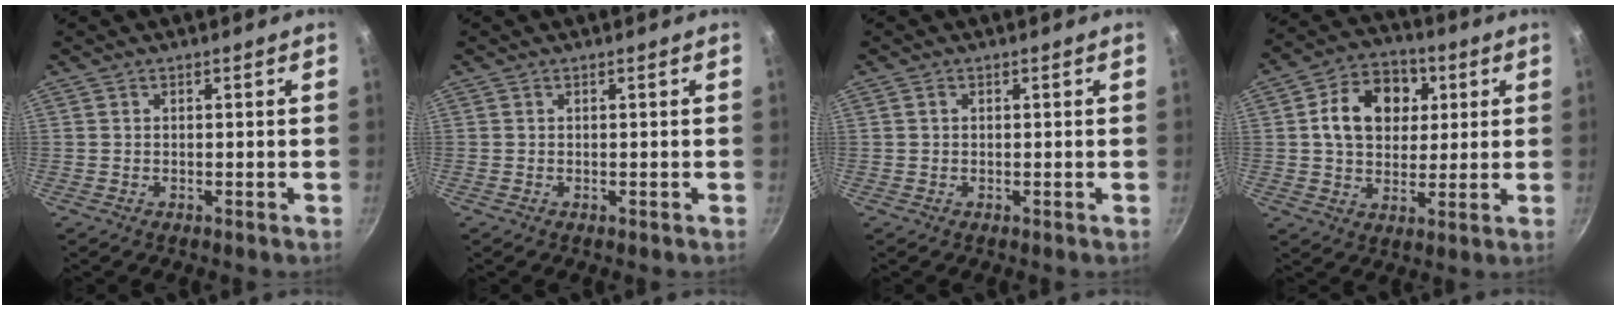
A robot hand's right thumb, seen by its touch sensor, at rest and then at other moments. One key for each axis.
{"total": 0.0}
{"total": 0.7, "fx": 0.1, "fy": 0.5, "fz": 0.4, "tx": -0.005, "ty": 0.004, "tz": 0.002}
{"total": 14.0, "fx": 3.3, "fy": 10.6, "fz": 8.4, "tx": -0.107, "ty": 0.010, "tz": 0.044}